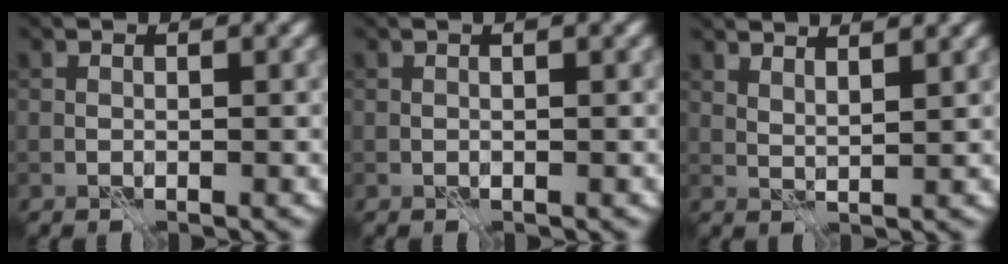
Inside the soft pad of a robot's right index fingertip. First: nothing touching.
{"total": 0.9, "force": [0.4, 0.1, 0.8], "torque": [-0.016, 0.003, 0.002]}
{"total": 3.8, "force": [3.0, 1.0, 2.1], "torque": [-0.022, 0.014, 0.029]}